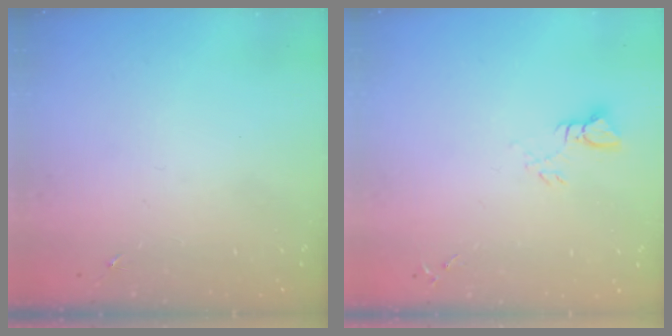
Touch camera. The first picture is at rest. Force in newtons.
{"total": 3.6, "press": 3.5, "slide": 0.3}